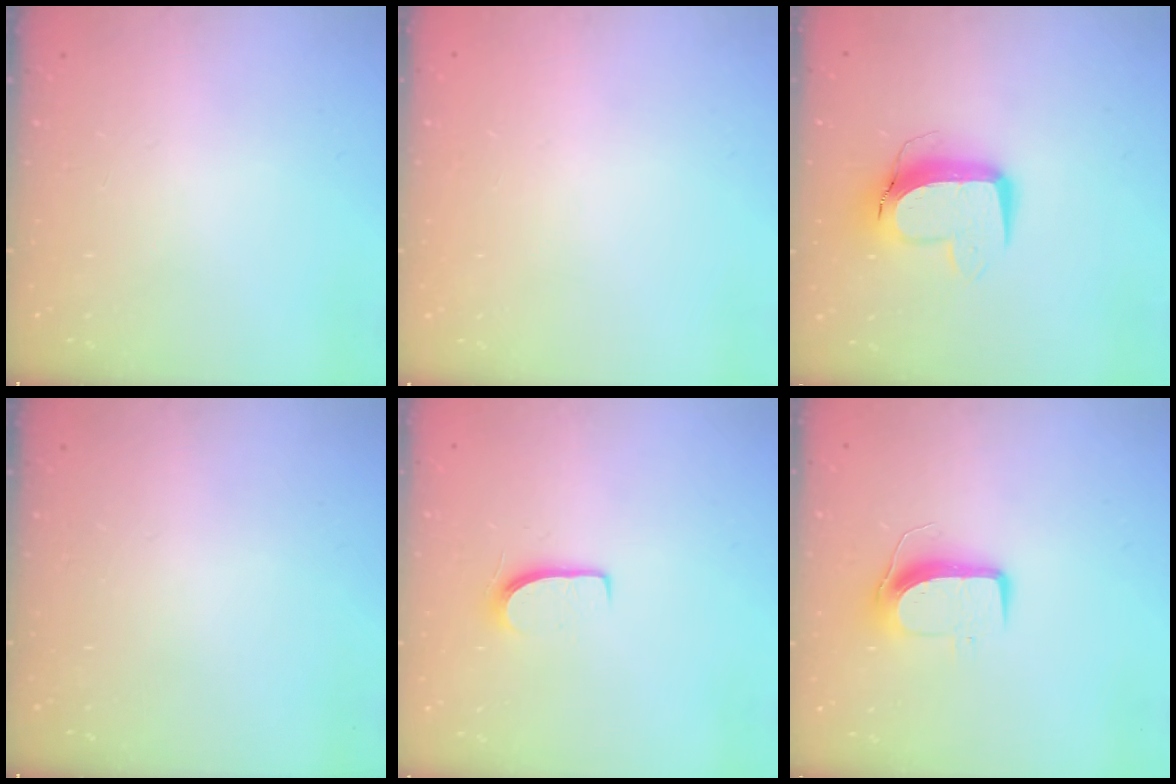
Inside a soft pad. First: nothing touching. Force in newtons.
{"total": 0.0}
{"total": 11.6, "press": 11.5, "slide": 1.3}
{"total": 0.0}
{"total": 6.7, "press": 6.7, "slide": 0.5}
{"total": 9.9, "press": 9.8, "slide": 1.1}